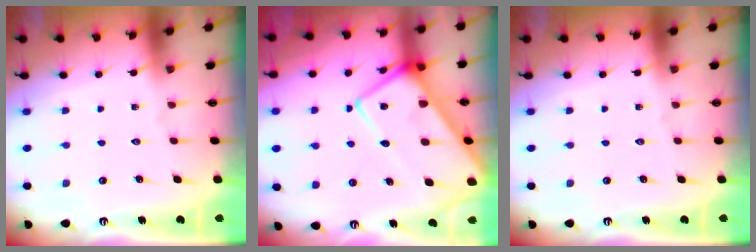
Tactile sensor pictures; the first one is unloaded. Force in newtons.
{"total": 16.2, "press": 16.1, "slide": 1.6}
{"total": 0.0}